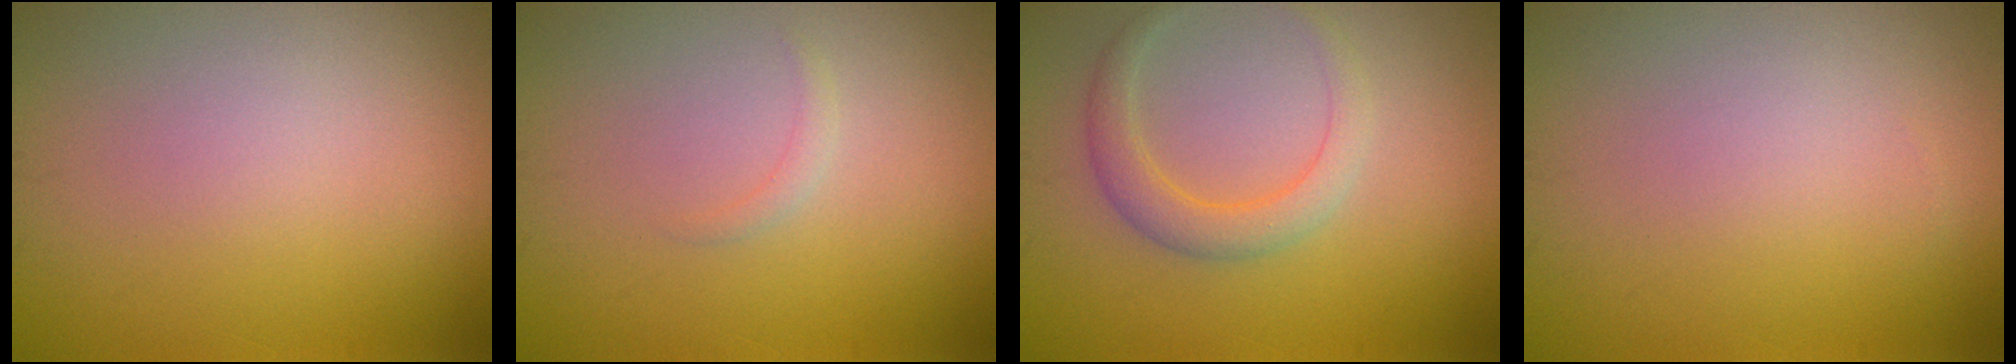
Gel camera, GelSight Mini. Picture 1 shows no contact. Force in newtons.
{"total": 0.7, "press": 0.7, "slide": 0.1}
{"total": 2.8, "press": 2.8, "slide": 0.0}
{"total": 0.0}